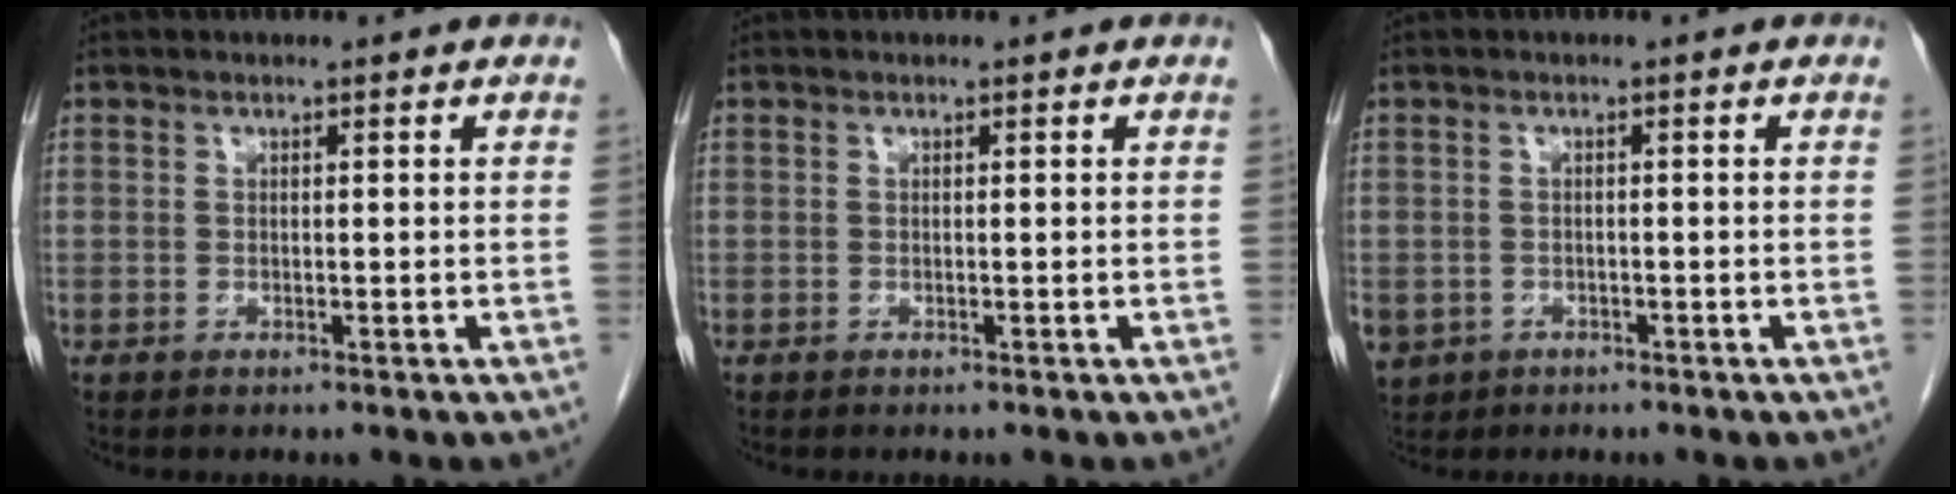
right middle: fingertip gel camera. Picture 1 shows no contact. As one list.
[{"total": 0.0}, {"total": 5.0, "force": [-2.6, 4.1, 1.2], "torque": [-0.028, 0.001, -0.038]}]